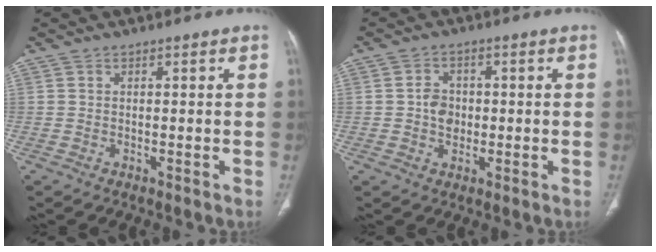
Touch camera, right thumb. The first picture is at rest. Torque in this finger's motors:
{"motor_torque": [1.11, 0.63, 0.10, -0.17, 0.04]}